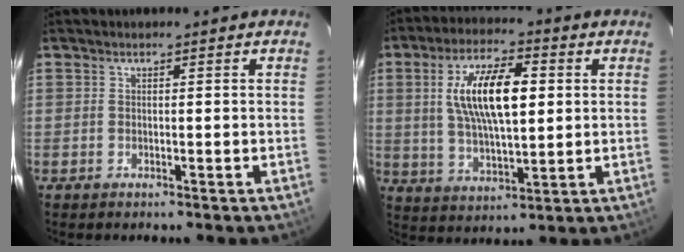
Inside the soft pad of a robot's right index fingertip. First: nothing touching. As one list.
[{"total": 13.9, "force": [2.7, 5.2, 12.6], "torque": [-0.236, 0.010, 0.053]}]